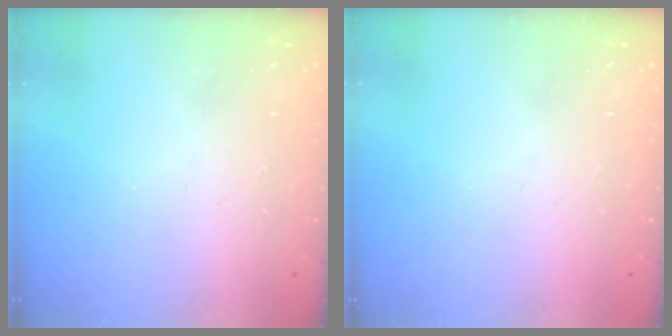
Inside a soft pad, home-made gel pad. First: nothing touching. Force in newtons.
{"total": 0.0}